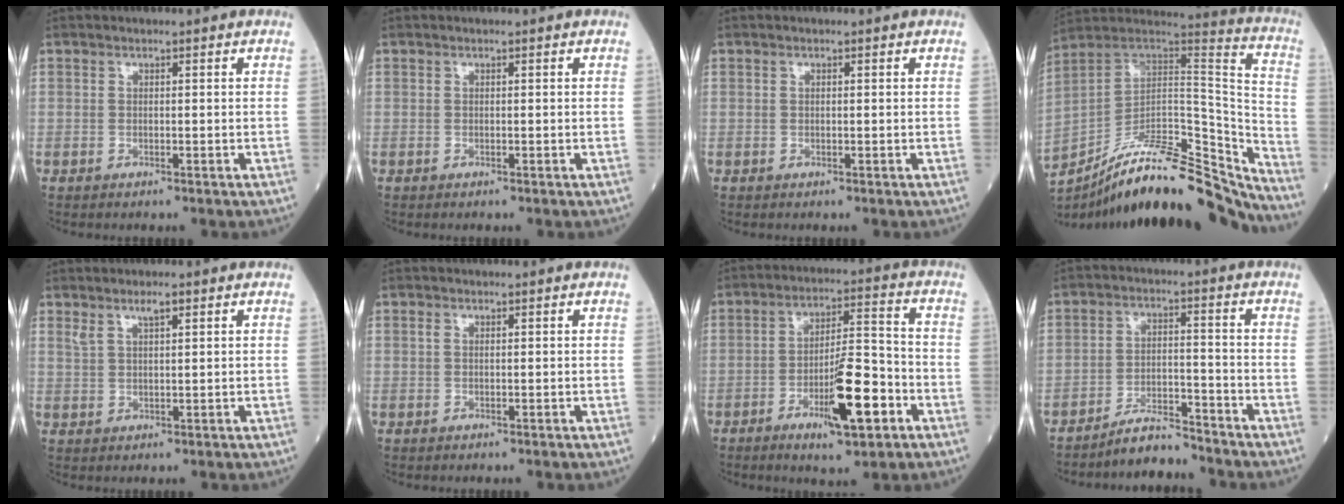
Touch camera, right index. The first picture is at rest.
{"total": 0.0}
{"total": 0.0}
{"total": 25.0, "force": [-20.9, 5.2, 12.7], "torque": [-0.167, 0.031, -0.327]}
{"total": 2.8, "force": [1.9, 0.5, 1.9], "torque": [-0.040, 0.006, 0.037]}
{"total": 0.6, "force": [0.3, 0.3, 0.5], "torque": [-0.016, 0.007, 0.005]}
{"total": 11.2, "force": [-4.8, 2.0, 9.9], "torque": [-0.165, 0.000, -0.076]}
{"total": 5.3, "force": [-5.2, 0.7, 0.8], "torque": [-0.012, 0.000, -0.091]}